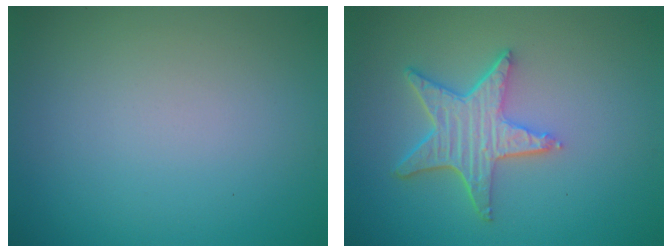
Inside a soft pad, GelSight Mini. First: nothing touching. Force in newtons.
{"total": 5.0, "press": 3.9, "slide": 3.1}